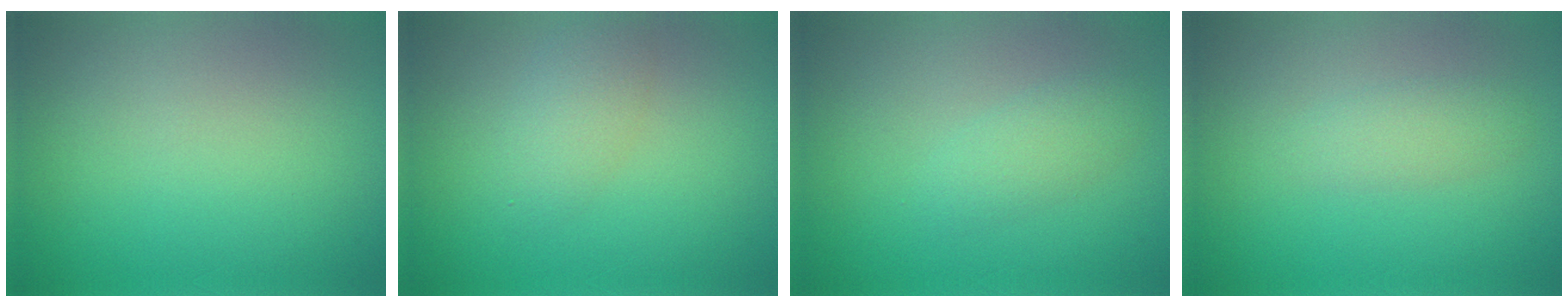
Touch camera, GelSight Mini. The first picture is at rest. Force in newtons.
{"total": 2.1, "press": 2.1, "slide": 0.0}
{"total": 1.8, "press": 1.8, "slide": 0.1}
{"total": 1.6, "press": 1.6, "slide": 0.1}